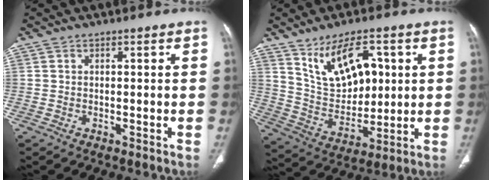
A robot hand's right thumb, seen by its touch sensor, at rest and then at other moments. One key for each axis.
{"total": 14.4, "fx": 5.5, "fy": 8.2, "fz": 10.5, "tx": -0.146, "ty": -0.024, "tz": 0.119}